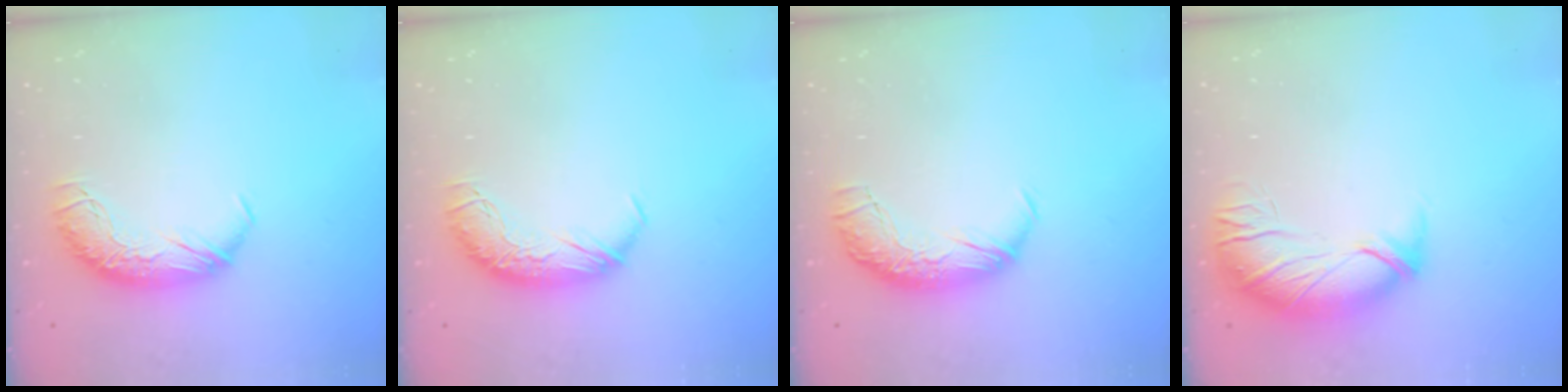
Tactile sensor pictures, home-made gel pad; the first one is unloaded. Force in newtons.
{"total": 0.0}
{"total": 1.5, "press": 0.9, "slide": 1.2}
{"total": 2.7, "press": 1.1, "slide": 2.4}